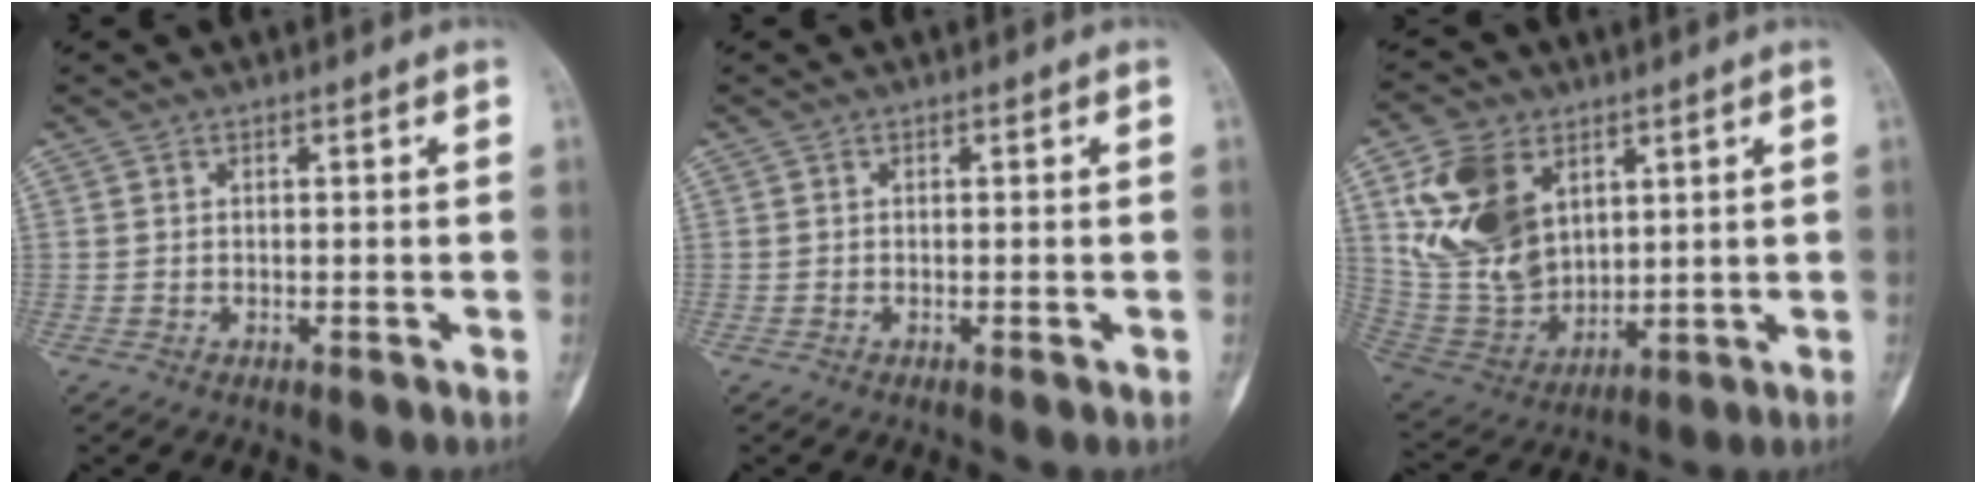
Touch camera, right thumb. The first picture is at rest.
{"total": 0.6, "force": [-0.2, 0.1, 0.6], "torque": [-0.005, 0.000, -0.001]}
{"total": 16.1, "force": [6.1, 11.1, 10.0], "torque": [-0.173, -0.025, 0.138]}